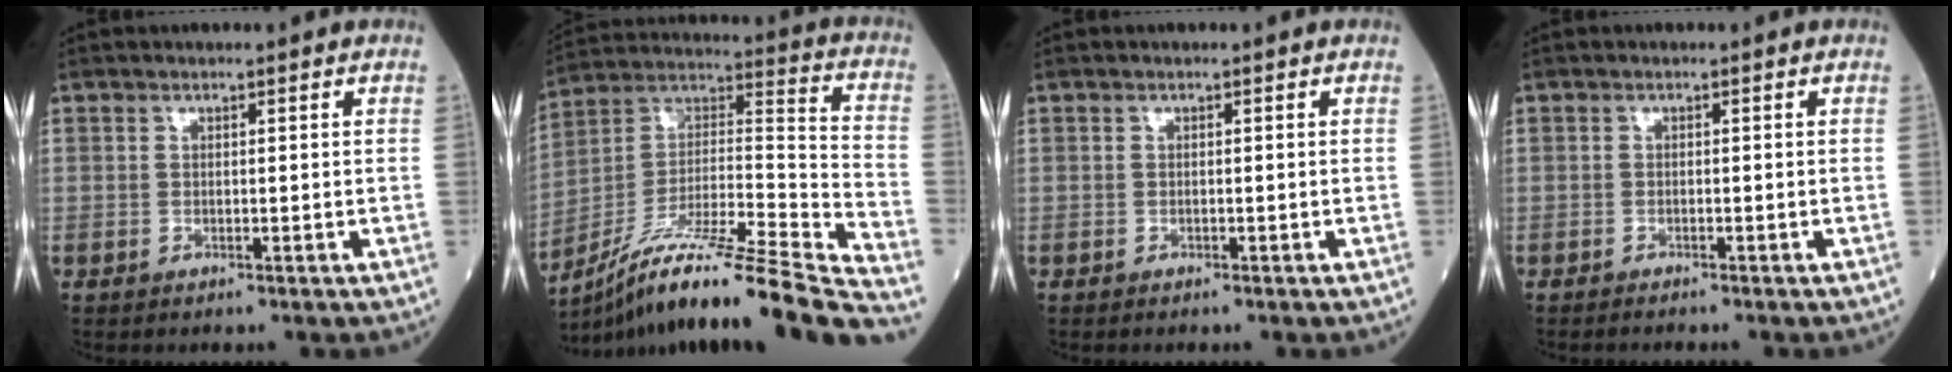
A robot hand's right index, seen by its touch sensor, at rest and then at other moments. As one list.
[{"total": 28.8, "force": [-23.7, -0.3, 16.4], "torque": [-0.217, -0.025, -0.386]}, {"total": 0.0}, {"total": 1.6, "force": [-1.4, -0.1, 0.7], "torque": [-0.015, -0.003, -0.018]}]